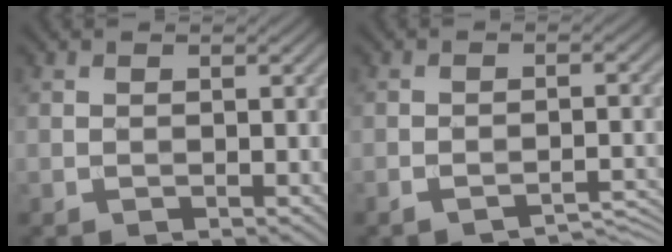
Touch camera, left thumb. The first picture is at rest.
{"total": 3.2, "force": [-2.8, 0.5, 1.4], "torque": [-0.019, 0.005, -0.043]}